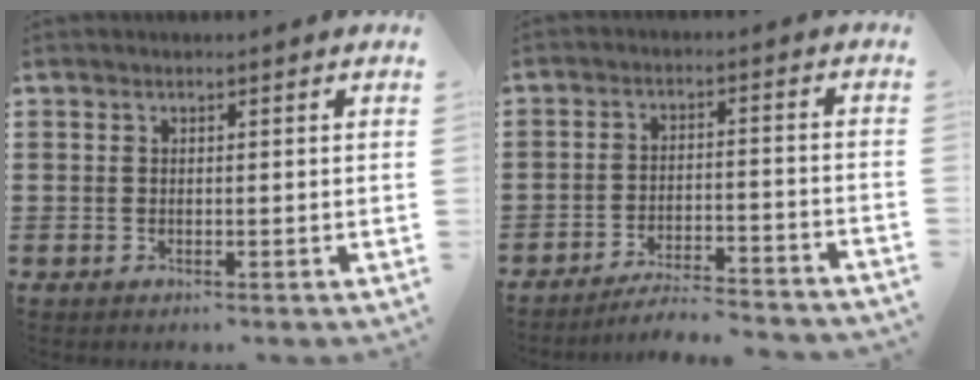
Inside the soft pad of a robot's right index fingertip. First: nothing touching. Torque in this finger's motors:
{"motor_torque": [1.76, 0.38, 0.42, 0.08]}